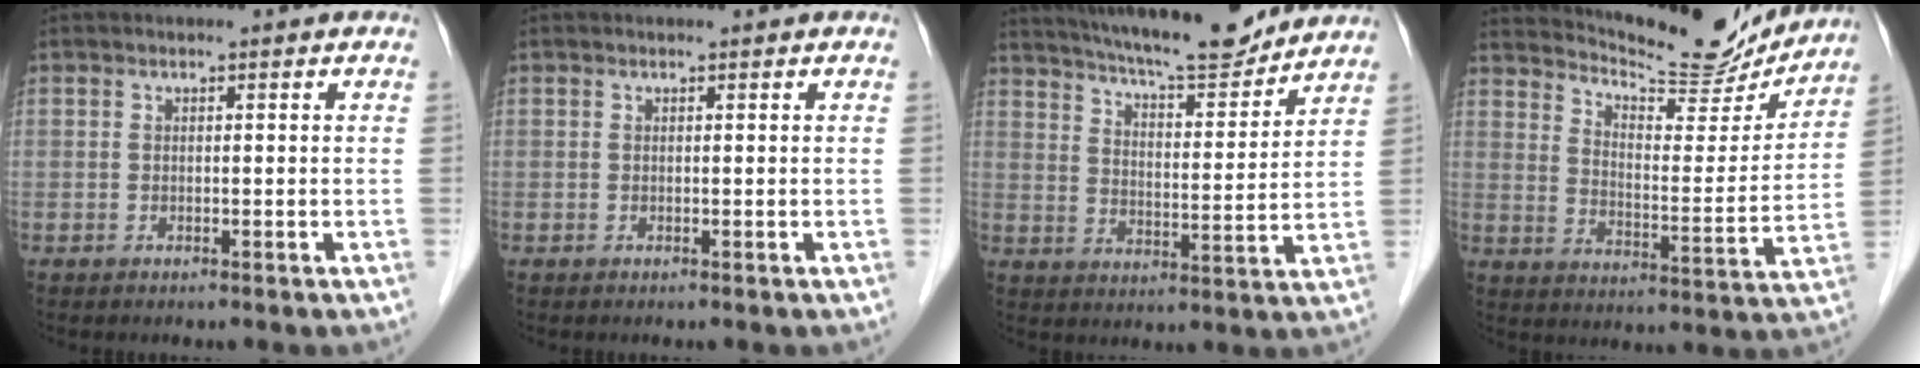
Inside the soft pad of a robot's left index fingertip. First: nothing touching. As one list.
[{"total": 0.0}, {"total": 15.4, "force": [14.0, 1.7, 6.1], "torque": [-0.102, -0.004, 0.211]}, {"total": 17.2, "force": [16.4, 2.7, 4.8], "torque": [-0.079, -0.032, 0.226]}]